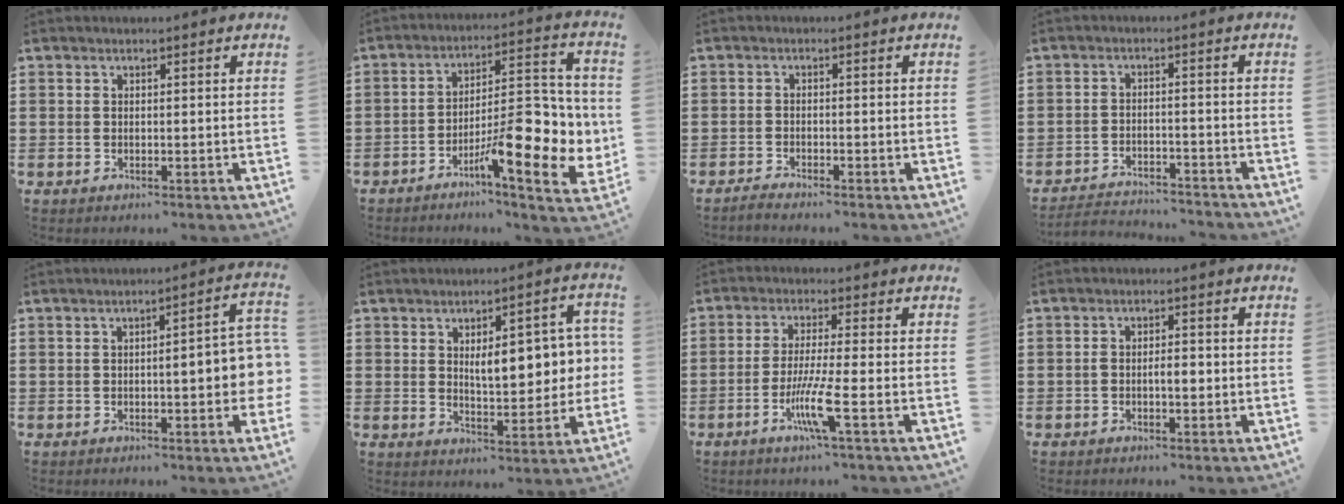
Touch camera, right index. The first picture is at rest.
{"total": 12.1, "force": [-4.4, 3.9, 10.5], "torque": [-0.139, -0.013, -0.079]}
{"total": 1.4, "force": [-1.4, 0.0, 0.1], "torque": [-0.004, 0.002, -0.028]}
{"total": 3.1, "force": [-3.1, 0.2, 0.4], "torque": [-0.011, 0.003, -0.067]}
{"total": 6.7, "force": [-0.8, 1.5, 6.4], "torque": [-0.083, -0.007, -0.017]}
{"total": 8.3, "force": [1.3, 3.7, 7.3], "torque": [-0.100, -0.006, 0.013]}
{"total": 7.0, "force": [-2.7, -0.2, 6.4], "torque": [-0.126, -0.018, -0.051]}
{"total": 2.5, "force": [-0.6, 0.9, 2.2], "torque": [-0.043, 0.004, -0.012]}